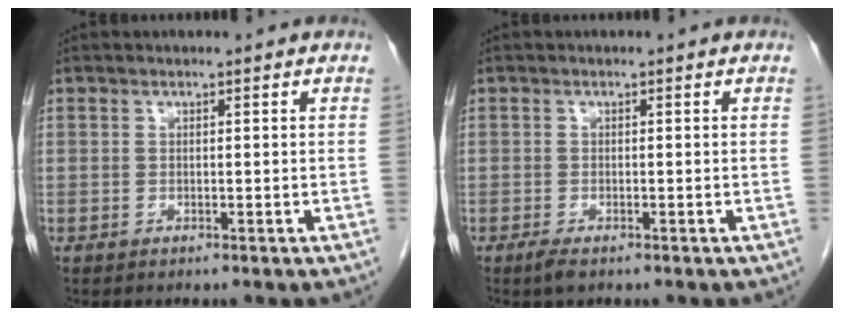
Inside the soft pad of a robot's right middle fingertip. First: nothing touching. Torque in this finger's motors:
{"motor_torque": [0.44, 0.03, 0.14, 0.04]}